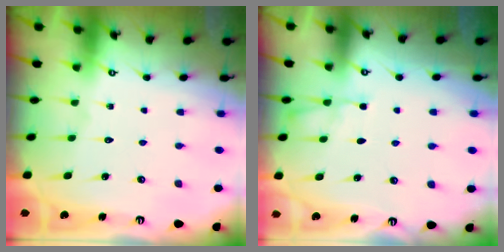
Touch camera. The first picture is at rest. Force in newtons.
{"total": 4.0, "press": 4.0, "slide": 0.6}